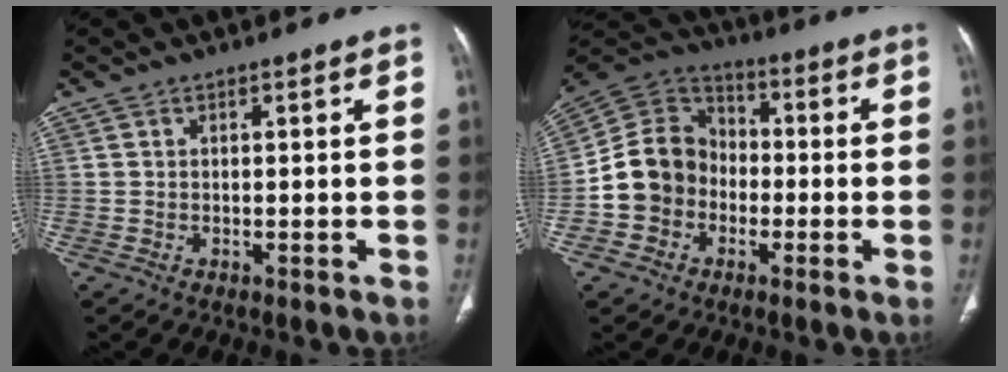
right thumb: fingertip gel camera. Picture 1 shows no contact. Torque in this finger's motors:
{"motor_torque": [1.44, 2.56, 1.00, -1.01, 0.09]}